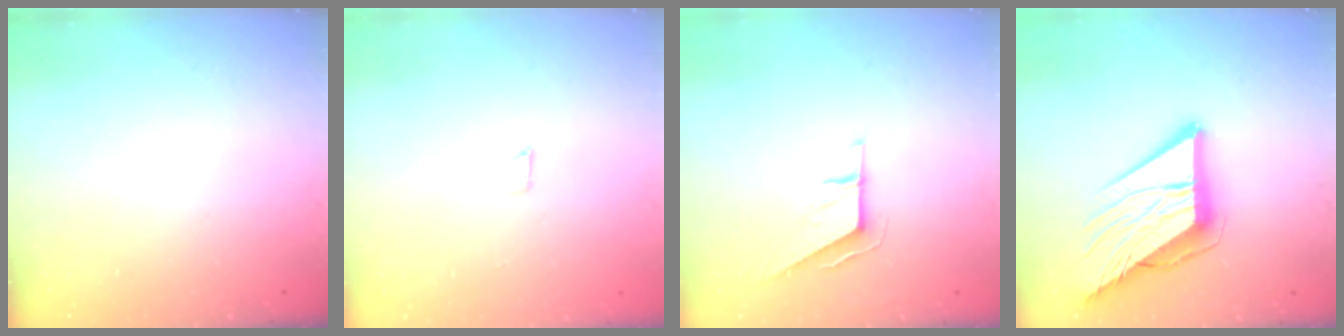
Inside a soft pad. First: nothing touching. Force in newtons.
{"total": 1.7, "press": 1.7, "slide": 0.1}
{"total": 6.0, "press": 6.0, "slide": 0.4}
{"total": 15.2, "press": 15.1, "slide": 1.6}